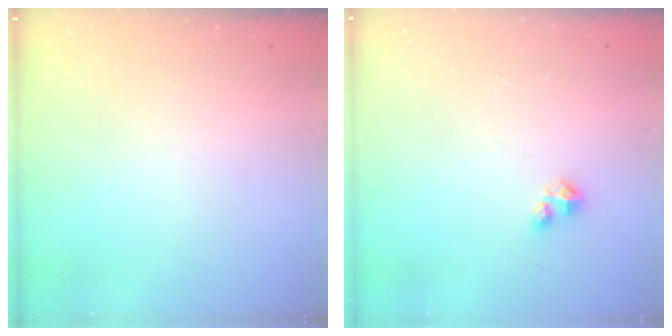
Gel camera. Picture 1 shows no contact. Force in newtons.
{"total": 2.1, "press": 2.1, "slide": 0.2}